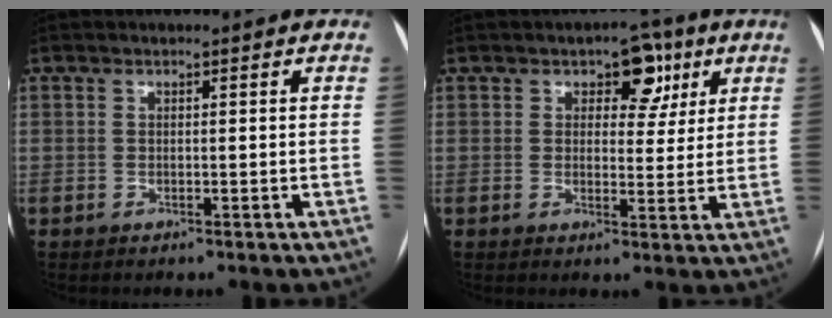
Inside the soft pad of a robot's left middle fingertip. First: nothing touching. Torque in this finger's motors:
{"motor_torque": [0.49, -0.45, 0.06, 0.00]}